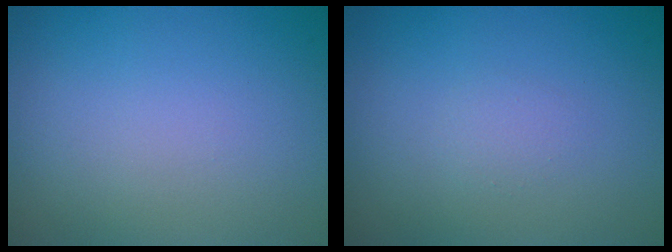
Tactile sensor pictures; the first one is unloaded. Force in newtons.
{"total": 0.7, "press": 0.7, "slide": 0.1}